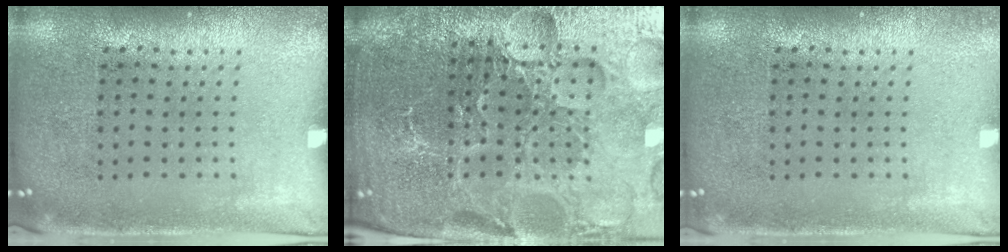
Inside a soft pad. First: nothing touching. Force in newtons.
{"total": 5.5, "press": 5.1, "slide": 1.9}
{"total": 0.6, "press": 0.6, "slide": 0.1}